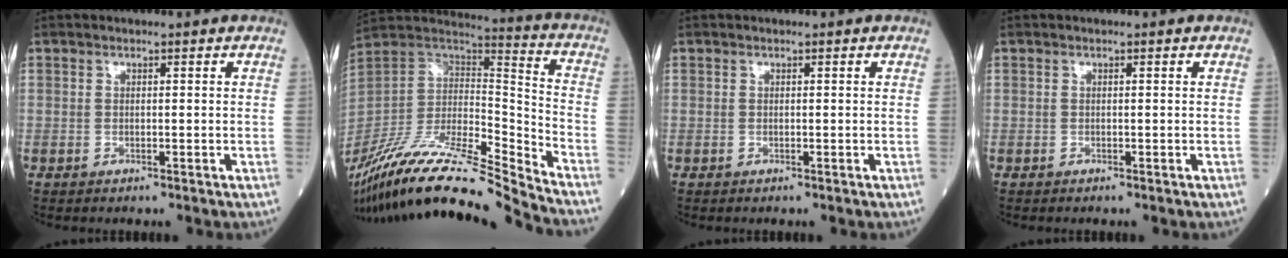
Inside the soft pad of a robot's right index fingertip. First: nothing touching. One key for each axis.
{"total": 24.2, "fx": -21.2, "fy": 0.8, "fz": 11.7, "tx": -0.252, "ty": -0.008, "tz": -0.379}
{"total": 0.0}
{"total": 0.0}